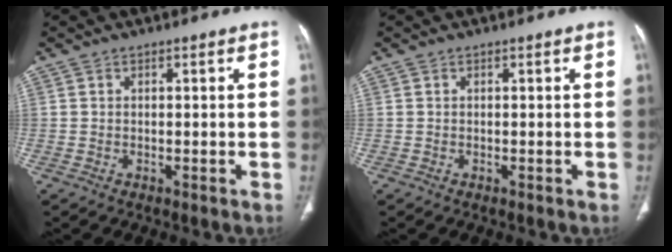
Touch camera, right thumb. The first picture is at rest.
{"total": 0.0}